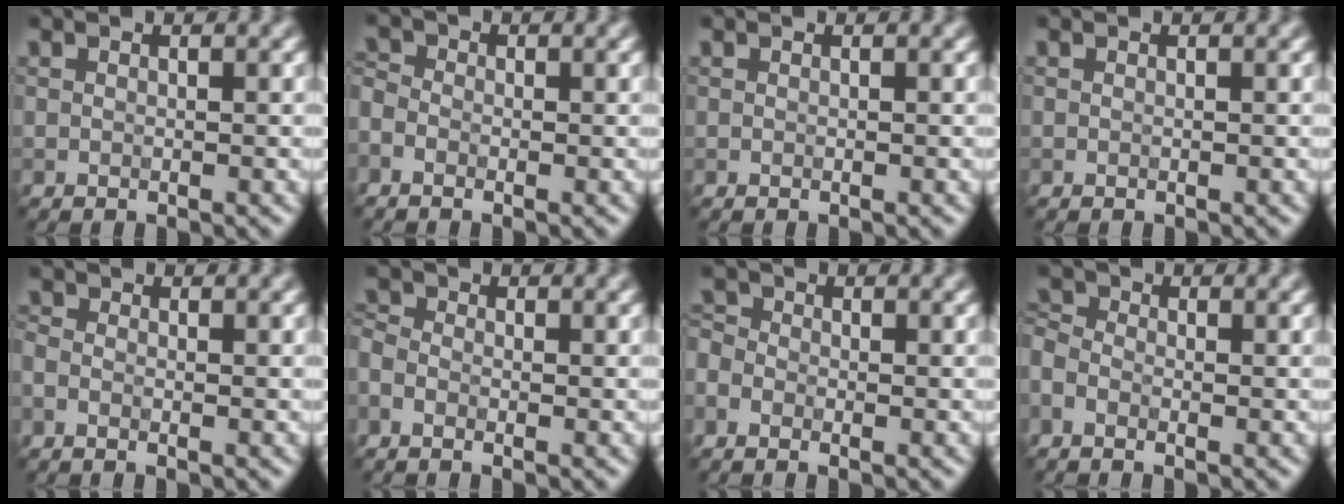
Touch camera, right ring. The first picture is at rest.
{"total": 1.6, "force": [-0.8, 1.2, 0.8], "torque": [-0.019, 0.002, -0.024]}
{"total": 0.0}
{"total": 0.0}
{"total": 1.0, "force": [-0.5, 0.6, 0.6], "torque": [-0.021, -0.005, -0.014]}
{"total": 1.7, "force": [-0.8, 1.1, 1.0], "torque": [-0.029, -0.001, -0.025]}
{"total": 1.8, "force": [-0.9, 1.3, 0.8], "torque": [-0.015, 0.004, -0.024]}
{"total": 2.0, "force": [-1.0, 1.3, 1.2], "torque": [-0.035, 0.001, -0.026]}